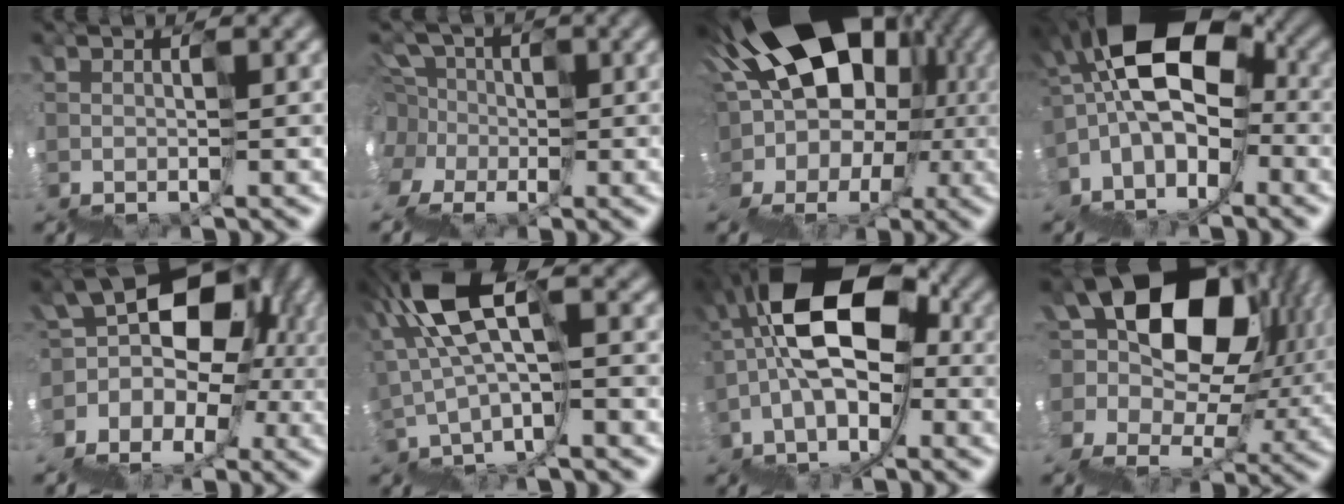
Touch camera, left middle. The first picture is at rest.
{"total": 3.6, "force": [-1.1, 3.4, -0.1], "torque": [0.013, 0.029, -0.031]}
{"total": 12.3, "force": [3.1, 8.8, 8.1], "torque": [-0.076, 0.049, 0.051]}
{"total": 8.2, "force": [-0.9, 5.5, 5.9], "torque": [-0.072, 0.030, -0.021]}
{"total": 10.4, "force": [1.5, 8.6, 5.7], "torque": [-0.067, 0.029, 0.024]}
{"total": 5.9, "force": [3.2, 2.5, 4.3], "torque": [-0.092, 0.032, 0.043]}
{"total": 8.3, "force": [0.6, 5.3, 6.4], "torque": [-0.088, 0.041, -0.007]}
{"total": 14.2, "force": [6.4, 10.0, 7.8], "torque": [-0.128, 0.040, 0.112]}